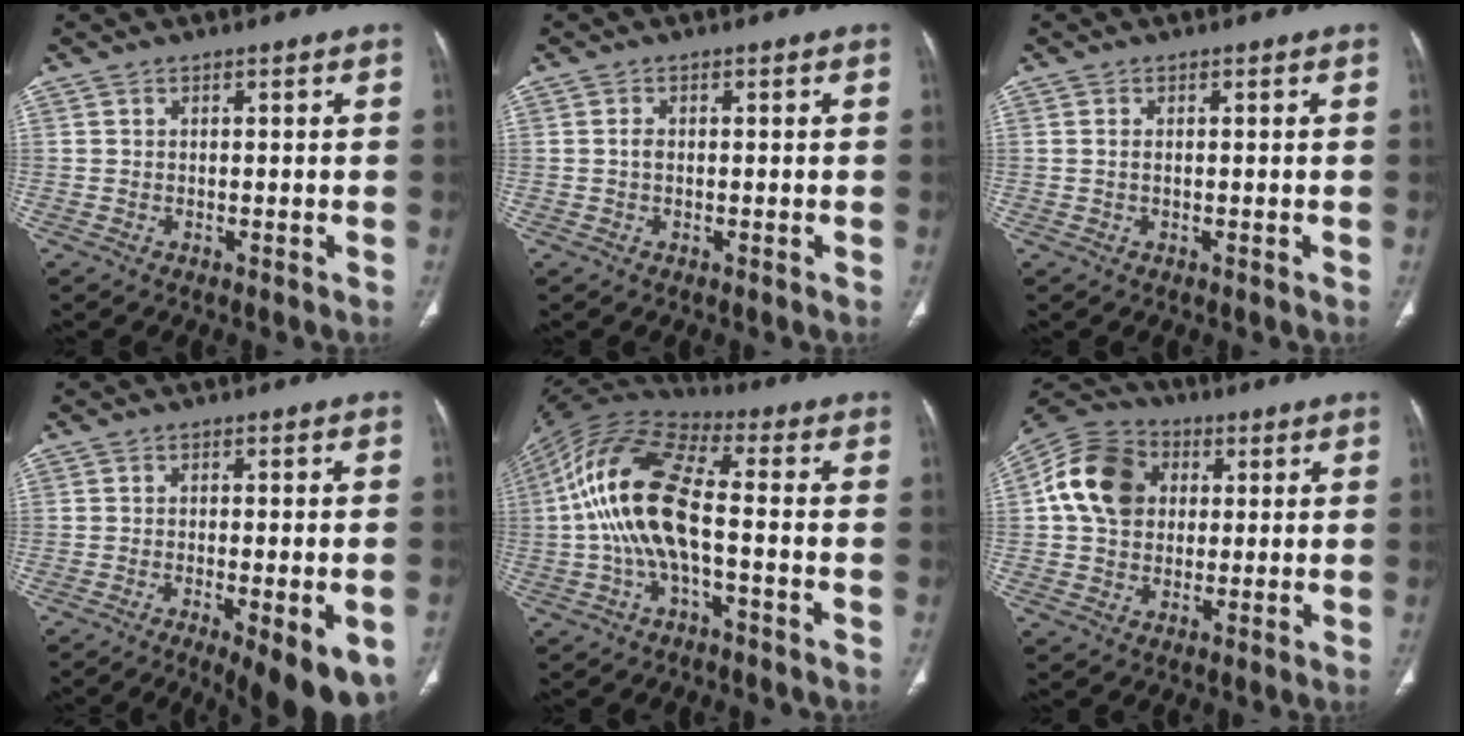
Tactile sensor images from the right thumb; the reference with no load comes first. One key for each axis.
{"total": 1.1, "fx": -0.1, "fy": 0.8, "fz": 0.8, "tx": -0.015, "ty": 0.002, "tz": -0.002}
{"total": 0.7, "fx": 0.1, "fy": 0.4, "fz": 0.6, "tx": -0.015, "ty": 0.001, "tz": 0.002}
{"total": 14.1, "fx": -6.8, "fy": 4.4, "fz": 11.5, "tx": -0.128, "ty": -0.003, "tz": -0.088}
{"total": 16.2, "fx": -1.8, "fy": 6.5, "fz": 14.7, "tx": -0.306, "ty": 0.039, "tz": -0.038}
{"total": 13.6, "fx": 2.3, "fy": 10.8, "fz": 7.8, "tx": -0.128, "ty": 0.014, "tz": 0.031}